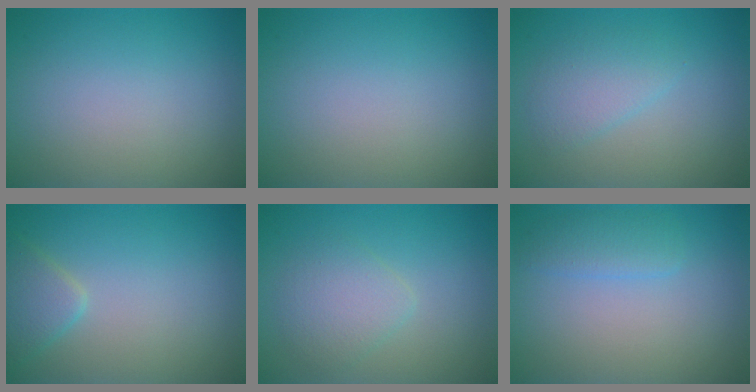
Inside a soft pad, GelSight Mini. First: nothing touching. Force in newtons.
{"total": 0.0}
{"total": 2.3, "press": 2.3, "slide": 0.1}
{"total": 2.3, "press": 2.3, "slide": 0.2}
{"total": 2.6, "press": 2.5, "slide": 0.1}
{"total": 1.9, "press": 1.9, "slide": 0.2}